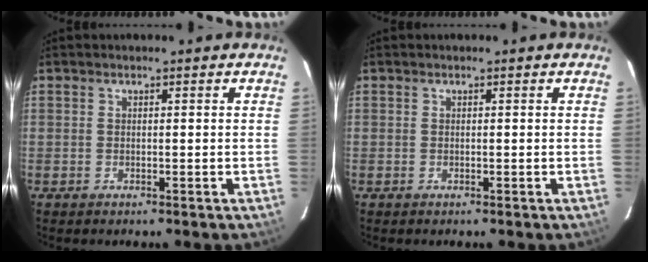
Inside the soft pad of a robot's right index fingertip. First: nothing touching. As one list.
[{"total": 0.0}]